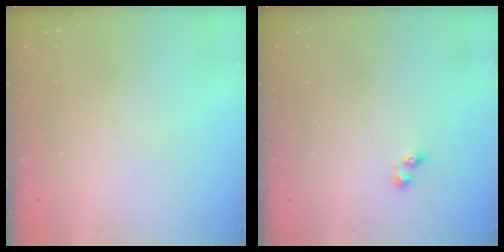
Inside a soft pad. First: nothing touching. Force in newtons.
{"total": 2.6, "press": 2.3, "slide": 1.2}